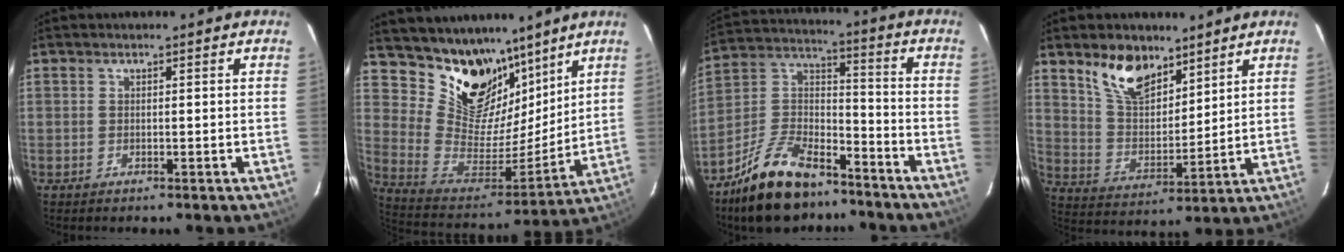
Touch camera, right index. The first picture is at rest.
{"total": 18.3, "force": [13.2, 10.4, 7.2], "torque": [-0.162, -0.008, 0.248]}
{"total": 18.0, "force": [-12.7, 8.1, 9.8], "torque": [-0.208, 0.024, -0.219]}
{"total": 11.3, "force": [7.9, 5.5, 6.0], "torque": [-0.111, 0.009, 0.154]}